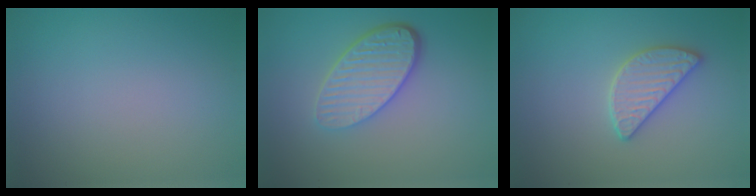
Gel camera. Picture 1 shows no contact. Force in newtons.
{"total": 5.3, "press": 3.8, "slide": 3.7}
{"total": 2.8, "press": 2.8, "slide": 0.5}